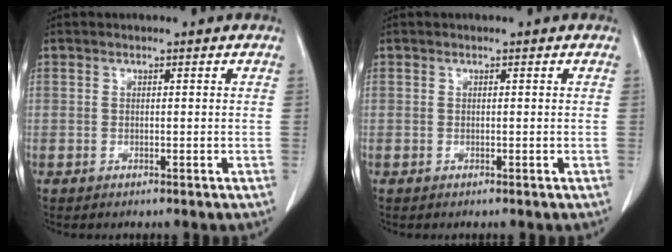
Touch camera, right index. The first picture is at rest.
{"total": 0.0}